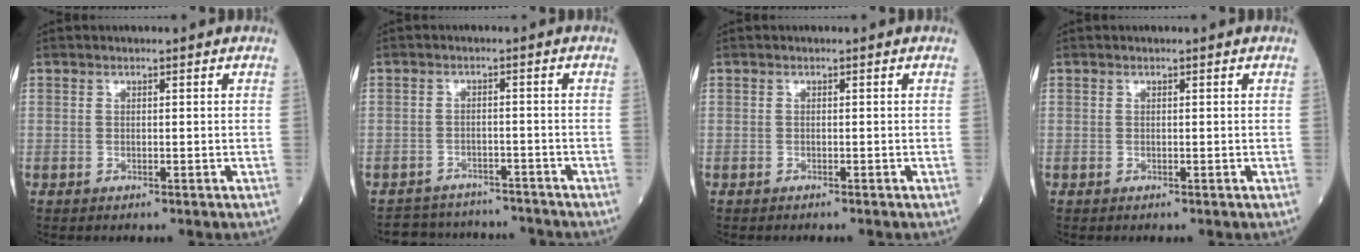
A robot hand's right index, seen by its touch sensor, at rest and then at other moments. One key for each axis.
{"total": 8.3, "fx": -7.9, "fy": 2.8, "fz": 0.1, "tx": 0.007, "ty": 0.021, "tz": -0.103}
{"total": 0.5, "fx": -0.5, "fy": 0.0, "fz": 0.1, "tx": 0.002, "ty": 0.000, "tz": -0.012}
{"total": 0.0}